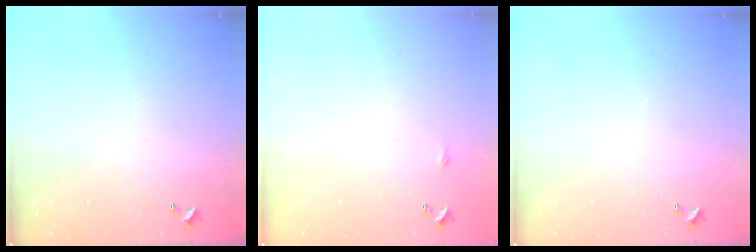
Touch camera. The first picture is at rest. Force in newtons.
{"total": 2.2, "press": 2.1, "slide": 0.4}
{"total": 0.0}